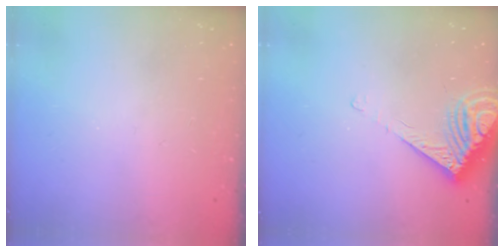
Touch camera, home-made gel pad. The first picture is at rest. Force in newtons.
{"total": 9.1, "press": 9.0, "slide": 0.7}